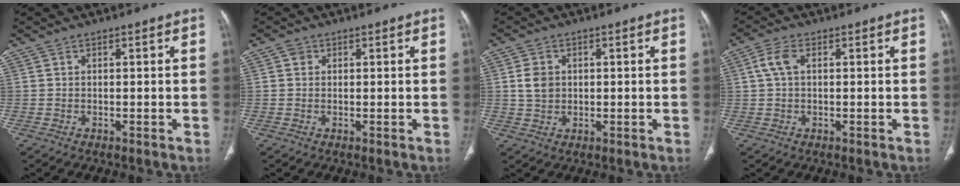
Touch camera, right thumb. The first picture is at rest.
{"total": 1.3, "force": [0.4, 1.2, 0.4], "torque": [0.002, 0.001, 0.003]}
{"total": 4.2, "force": [0.8, 3.4, 2.4], "torque": [-0.032, -0.001, 0.016]}
{"total": 3.8, "force": [0.8, 2.2, 3.0], "torque": [-0.071, 0.011, 0.014]}